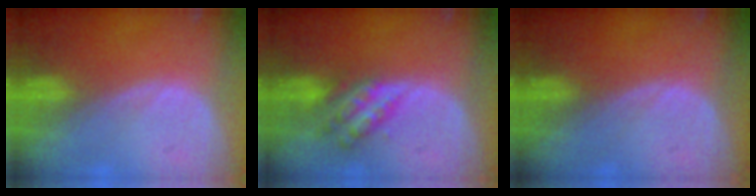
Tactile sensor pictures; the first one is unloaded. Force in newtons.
{"total": 6.1, "press": 5.4, "slide": 3.0}
{"total": 0.0}